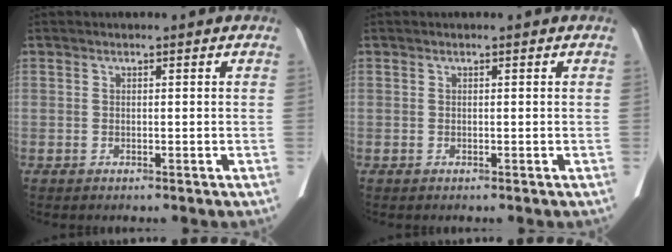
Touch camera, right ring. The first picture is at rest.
{"total": 0.0}